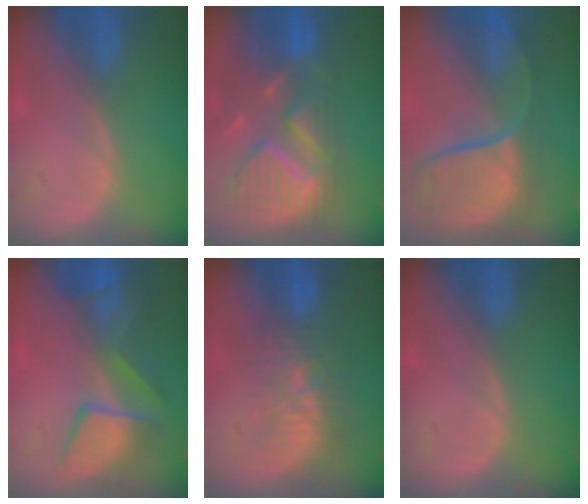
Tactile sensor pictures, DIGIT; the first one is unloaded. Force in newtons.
{"total": 12.9, "press": 10.9, "slide": 7.0}
{"total": 11.4, "press": 9.7, "slide": 5.9}
{"total": 10.1, "press": 8.7, "slide": 5.0}
{"total": 9.3, "press": 8.8, "slide": 3.0}
{"total": 0.0}